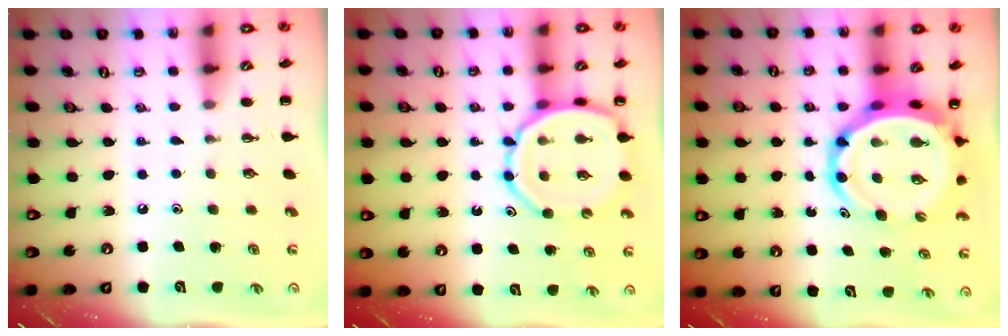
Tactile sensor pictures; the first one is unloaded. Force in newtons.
{"total": 10.3, "press": 10.0, "slide": 2.7}
{"total": 10.7, "press": 10.2, "slide": 3.1}